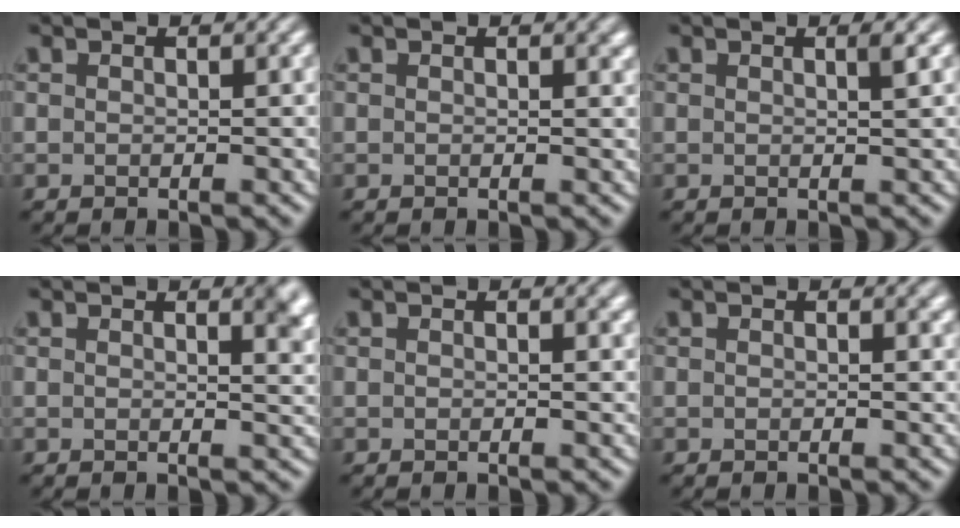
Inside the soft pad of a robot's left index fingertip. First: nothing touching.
{"total": 0.8, "force": [0.5, 0.2, 0.5], "torque": [-0.004, 0.001, 0.008]}
{"total": 1.0, "force": [0.4, 0.2, 0.9], "torque": [-0.008, 0.000, 0.004]}
{"total": 3.1, "force": [1.8, 1.2, 2.3], "torque": [-0.013, 0.004, 0.022]}
{"total": 1.0, "force": [0.7, 0.3, 0.6], "torque": [-0.003, 0.003, 0.011]}
{"total": 0.9, "force": [0.7, 0.2, 0.5], "torque": [-0.003, 0.002, 0.011]}